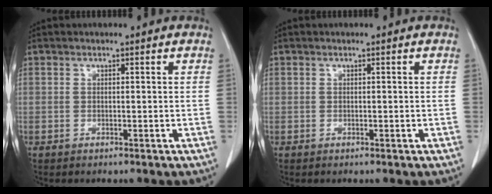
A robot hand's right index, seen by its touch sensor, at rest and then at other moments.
{"total": 0.0}